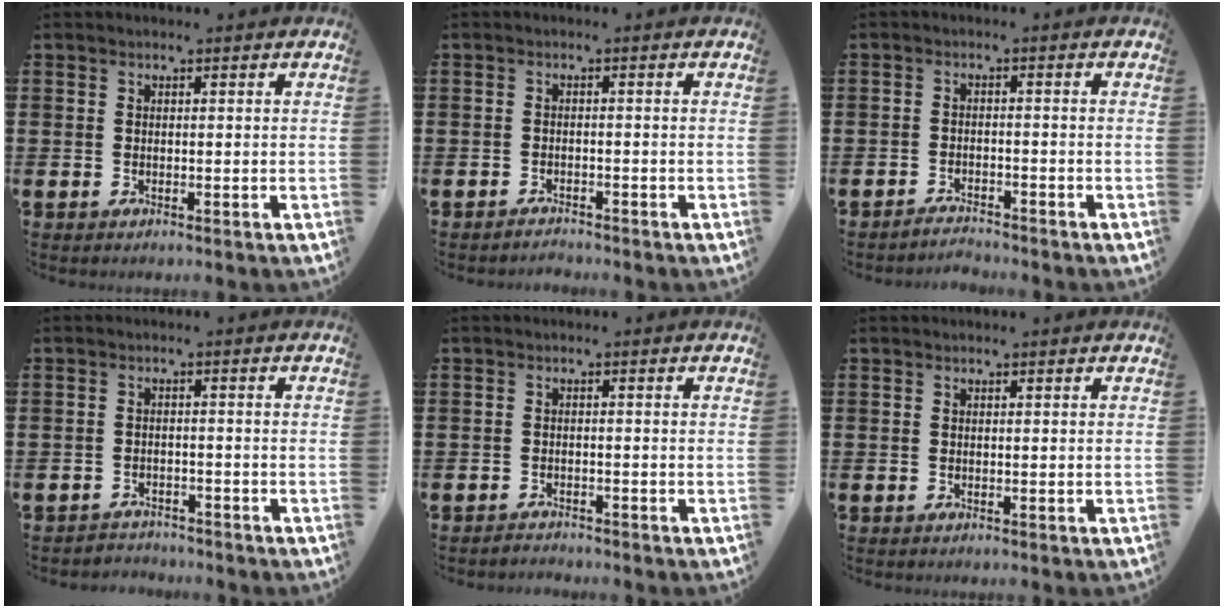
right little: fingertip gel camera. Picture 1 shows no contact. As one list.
[{"total": 1.2, "force": [-1.2, 0.0, -0.1], "torque": [-0.002, 0.004, -0.026]}, {"total": 2.0, "force": [-1.9, -0.1, -0.1], "torque": [-0.003, 0.005, -0.042]}, {"total": 1.7, "force": [-1.6, 0.3, -0.3], "torque": [-0.003, 0.004, -0.038]}, {"total": 1.2, "force": [-1.2, 0.1, -0.1], "torque": [-0.002, 0.004, -0.027]}, {"total": 0.0}]